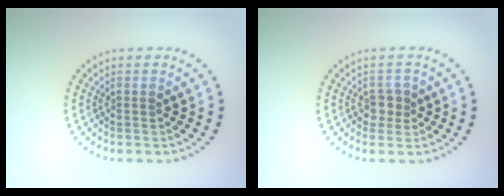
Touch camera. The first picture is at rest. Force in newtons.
{"total": 1.8, "press": 1.5, "slide": 0.9}